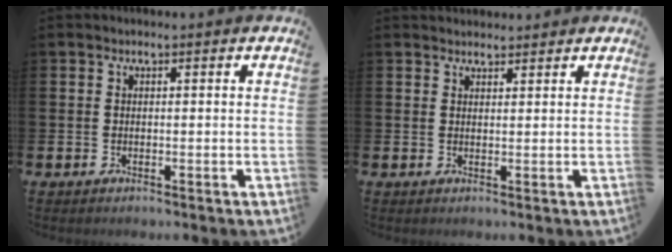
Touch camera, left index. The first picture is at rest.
{"total": 1.9, "force": [1.8, 0.6, 0.0], "torque": [0.009, -0.006, 0.032]}